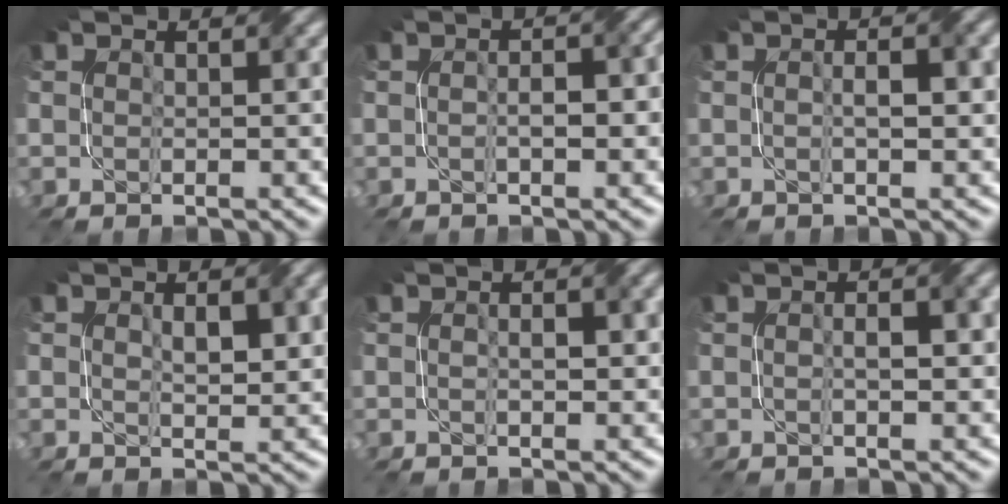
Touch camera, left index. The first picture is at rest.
{"total": 3.2, "force": [-0.3, 1.2, 2.9], "torque": [-0.042, 0.006, -0.007]}
{"total": 2.6, "force": [0.1, 0.8, 2.5], "torque": [-0.034, -0.001, -0.003]}
{"total": 2.9, "force": [0.6, 1.3, 2.5], "torque": [-0.041, -0.002, 0.015]}
{"total": 1.5, "force": [0.0, 0.5, 1.4], "torque": [-0.024, 0.003, 0.001]}
{"total": 2.1, "force": [0.0, 0.6, 2.0], "torque": [-0.029, -0.001, -0.002]}